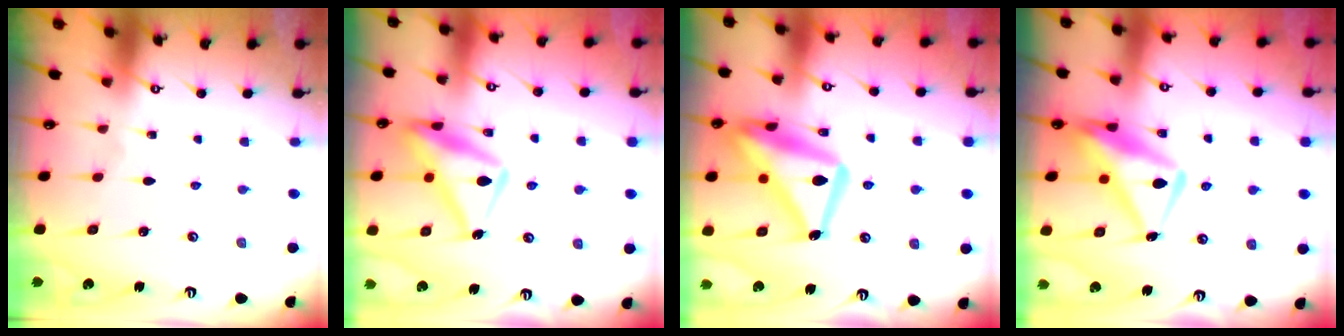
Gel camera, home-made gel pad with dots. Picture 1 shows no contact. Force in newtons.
{"total": 16.3, "press": 16.2, "slide": 1.4}
{"total": 20.8, "press": 20.8, "slide": 1.5}
{"total": 15.1, "press": 15.0, "slide": 1.5}